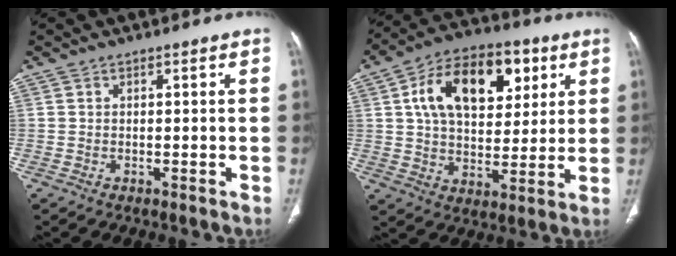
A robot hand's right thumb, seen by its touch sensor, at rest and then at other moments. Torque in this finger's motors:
{"motor_torque": [0.14, 0.36, 0.30, -0.14, 0.21]}